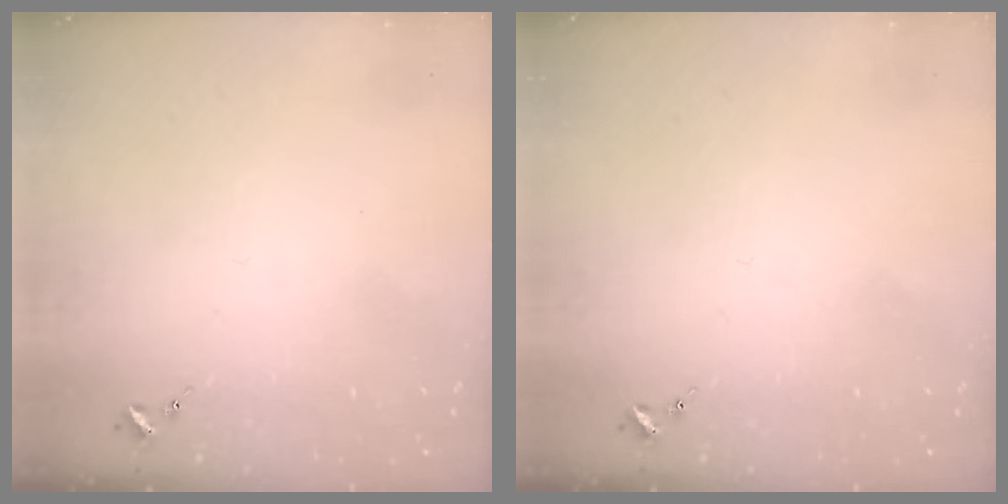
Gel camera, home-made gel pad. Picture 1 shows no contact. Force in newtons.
{"total": 0.0}